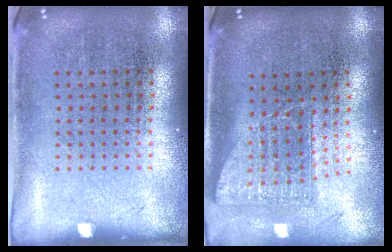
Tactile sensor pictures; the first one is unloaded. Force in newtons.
{"total": 1.7, "press": 1.3, "slide": 1.1}